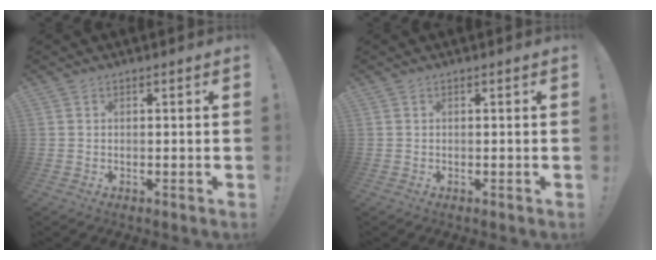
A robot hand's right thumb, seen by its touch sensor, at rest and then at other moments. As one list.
[{"total": 0.0}]